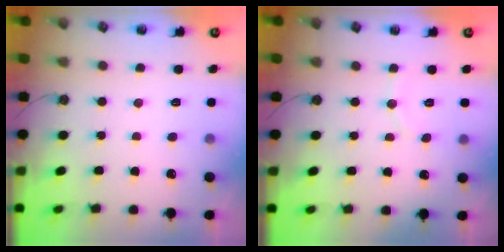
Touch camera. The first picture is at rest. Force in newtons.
{"total": 4.7, "press": 4.6, "slide": 0.7}